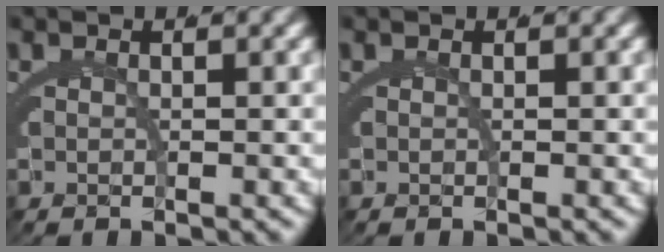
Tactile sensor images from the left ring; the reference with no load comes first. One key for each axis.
{"total": 0.0}